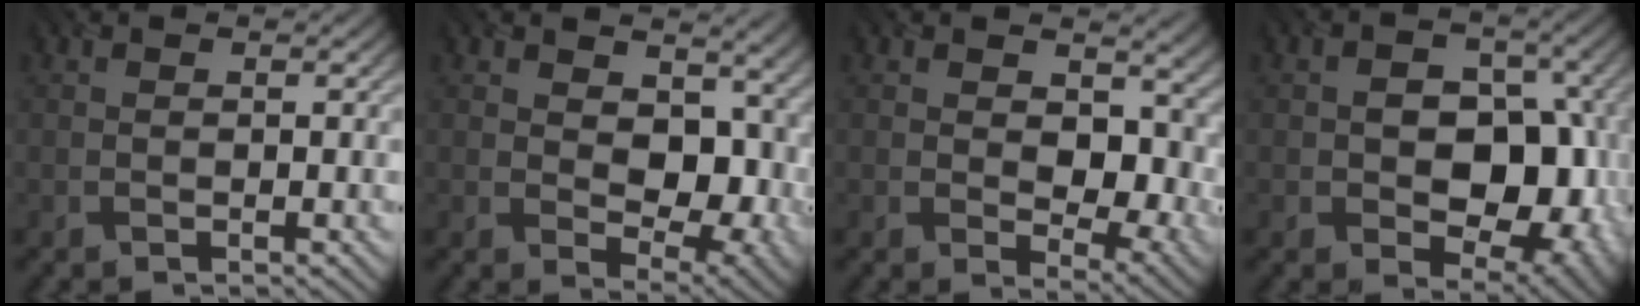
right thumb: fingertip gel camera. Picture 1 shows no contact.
{"total": 12.2, "force": [1.0, 7.7, 9.4], "torque": [-0.148, -0.018, 0.024]}
{"total": 10.9, "force": [0.8, 6.7, 8.6], "torque": [-0.128, -0.013, 0.014]}
{"total": 12.6, "force": [-1.9, 8.8, 8.9], "torque": [-0.101, -0.008, -0.019]}